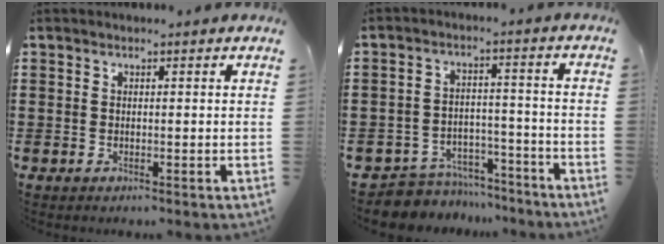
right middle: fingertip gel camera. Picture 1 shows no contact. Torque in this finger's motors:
{"motor_torque": [2.14, 0.00, 0.05, 0.00]}